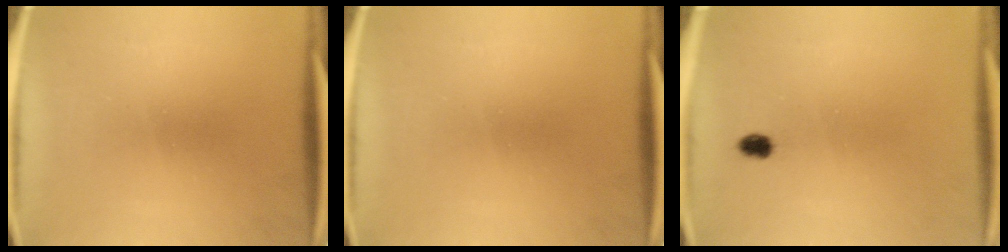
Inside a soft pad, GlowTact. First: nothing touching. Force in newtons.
{"total": 0.0}
{"total": 1.9}